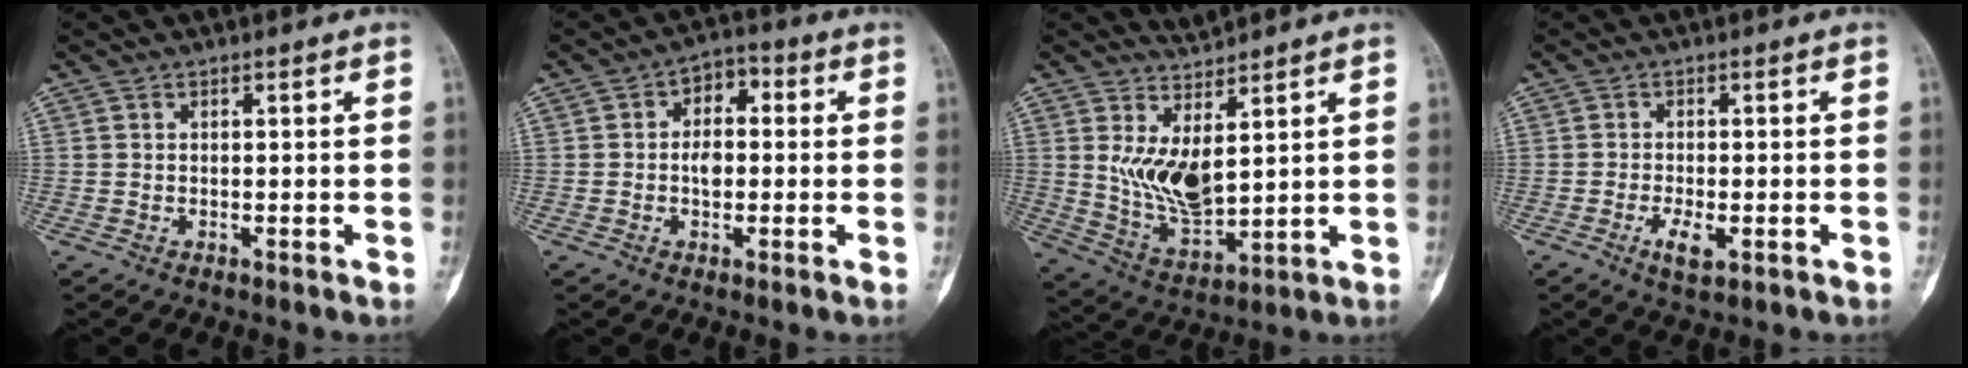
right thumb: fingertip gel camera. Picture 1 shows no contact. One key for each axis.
{"total": 6.2, "fx": 0.0, "fy": 4.3, "fz": 4.5, "tx": -0.055, "ty": 0.020, "tz": -0.012}
{"total": 8.4, "fx": 4.5, "fy": 3.6, "fz": 6.1, "tx": -0.108, "ty": -0.051, "tz": 0.109}
{"total": 4.0, "fx": -1.5, "fy": 1.6, "fz": 3.3, "tx": -0.060, "ty": -0.003, "tz": -0.023}